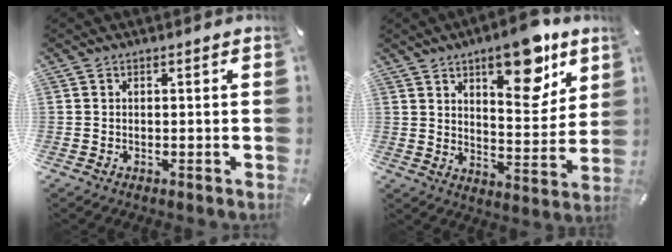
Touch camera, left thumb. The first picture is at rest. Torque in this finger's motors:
{"motor_torque": [1.94, 0.90, 0.62, 0.18, 0.18]}